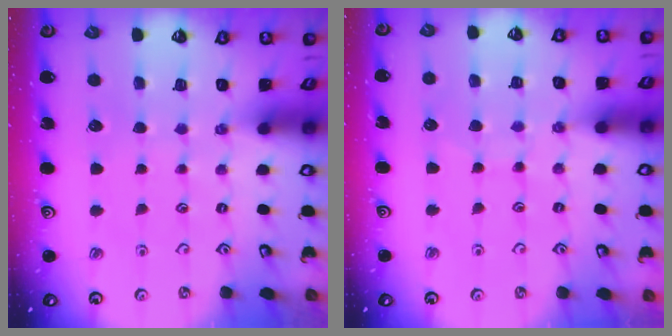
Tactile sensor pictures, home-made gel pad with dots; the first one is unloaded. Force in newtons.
{"total": 5.5, "press": 5.5, "slide": 0.4}